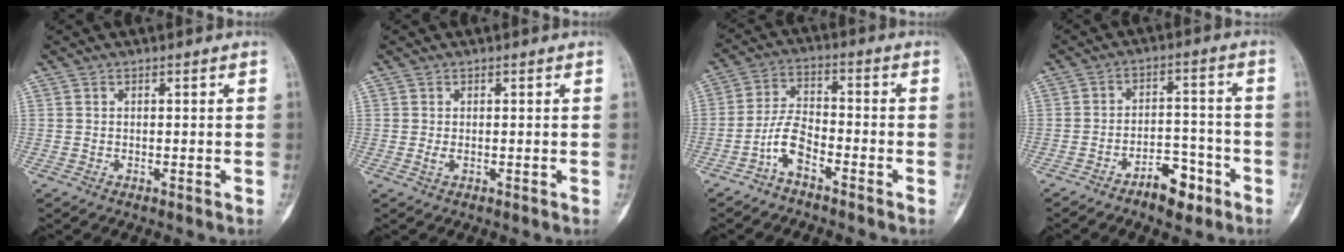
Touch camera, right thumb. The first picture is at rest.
{"total": 0.8, "force": [-0.1, 0.4, 0.7], "torque": [-0.020, -0.002, 0.000]}
{"total": 6.1, "force": [-3.7, 2.4, 4.2], "torque": [-0.081, 0.036, -0.080]}
{"total": 7.2, "force": [-4.7, 3.4, 4.3], "torque": [-0.049, 0.042, -0.073]}